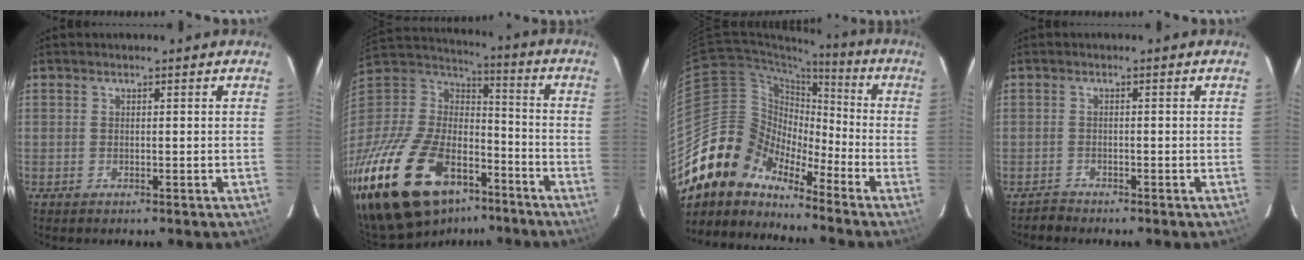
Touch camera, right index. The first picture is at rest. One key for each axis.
{"total": 35.0, "fx": -21.6, "fy": 18.9, "fz": 20.0, "tx": -0.436, "ty": -0.015, "tz": -0.335}
{"total": 13.3, "fx": -10.8, "fy": 7.3, "fz": 2.4, "tx": -0.054, "ty": 0.034, "tz": -0.214}
{"total": 1.6, "fx": -1.4, "fy": 0.5, "fz": -0.5, "tx": 0.004, "ty": 0.006, "tz": -0.027}